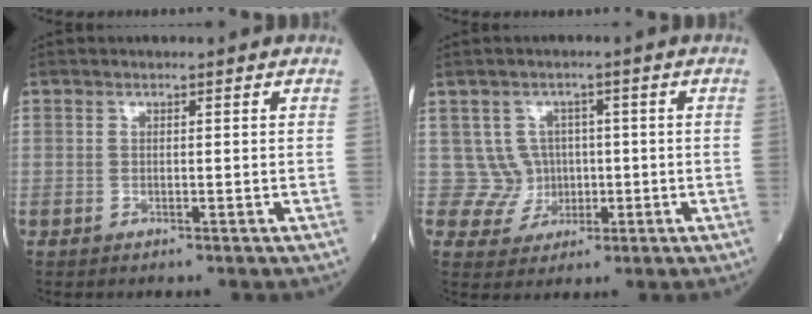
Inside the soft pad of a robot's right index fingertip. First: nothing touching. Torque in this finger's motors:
{"motor_torque": [0.04, -0.04, 0.00, 0.00]}